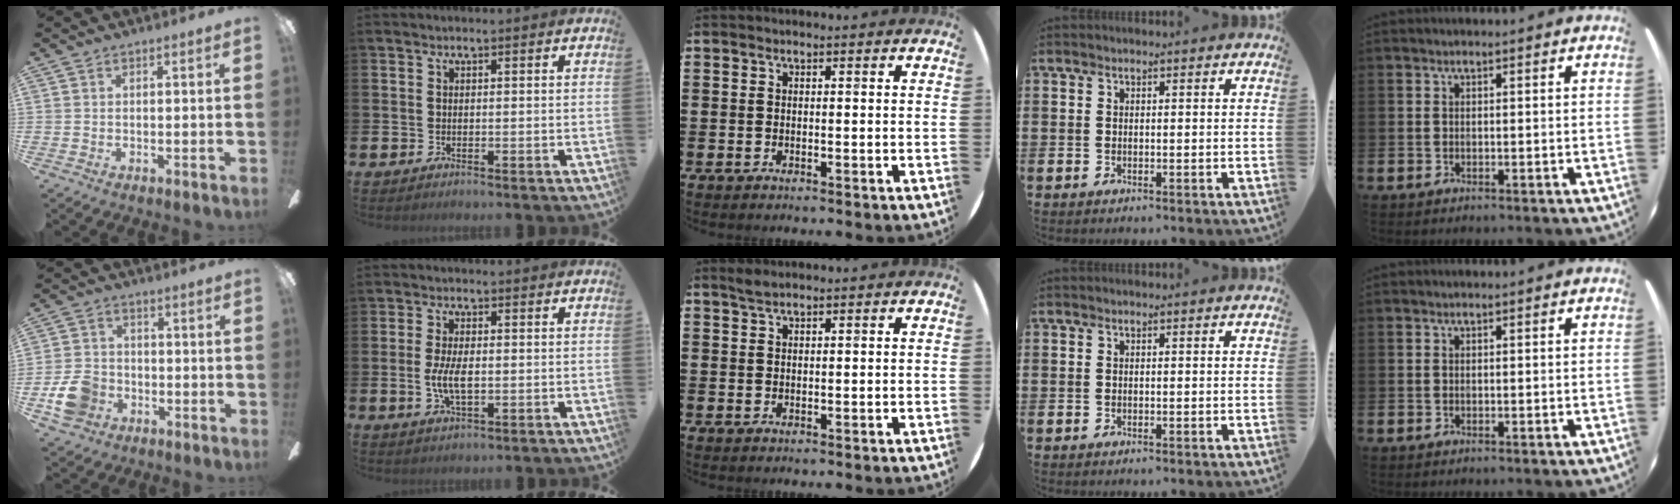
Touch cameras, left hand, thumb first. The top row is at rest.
{"thumb": {"total": 9.1, "force": [-3.6, 7.1, 4.4], "torque": [-0.102, 0.024, -0.066]}, "index": {"total": 4.7, "force": [-0.3, 2.1, 4.2], "torque": [-0.079, 0.000, -0.008]}, "middle": {"total": 1.3, "force": [1.2, 0.1, 0.5], "torque": [-0.012, 0.002, 0.021]}}